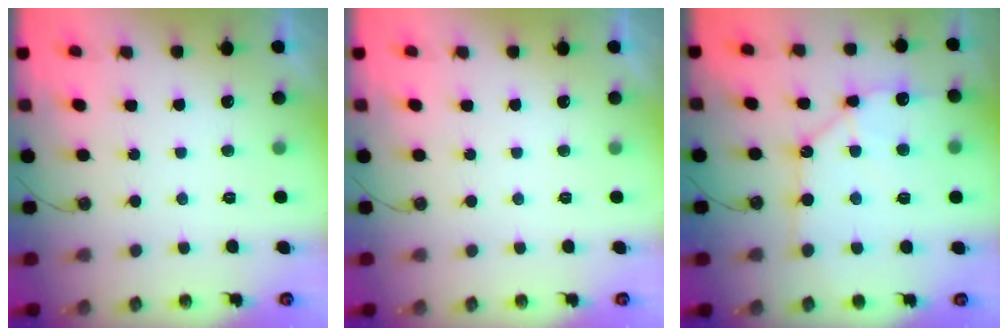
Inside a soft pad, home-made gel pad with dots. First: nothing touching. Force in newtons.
{"total": 0.0}
{"total": 11.2, "press": 11.1, "slide": 1.4}